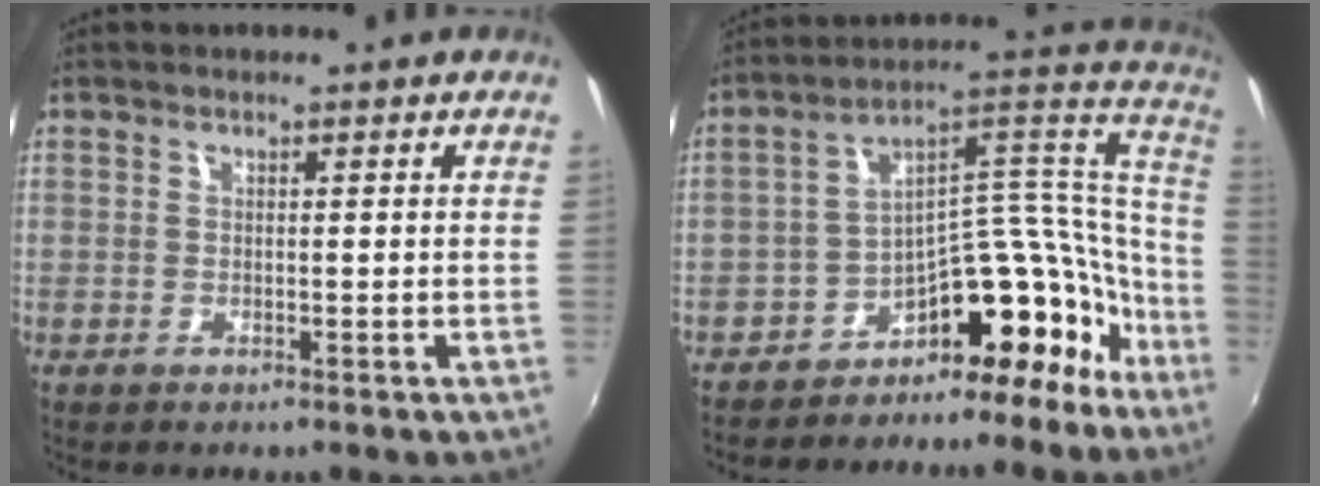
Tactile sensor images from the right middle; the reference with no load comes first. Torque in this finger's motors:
{"motor_torque": [1.01, -1.13, 0.17, 0.03]}